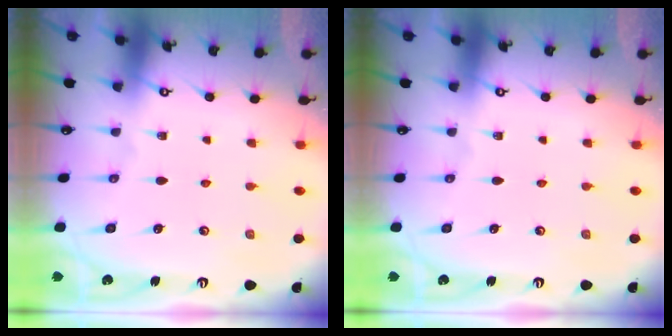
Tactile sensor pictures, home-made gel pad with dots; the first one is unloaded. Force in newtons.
{"total": 0.0}